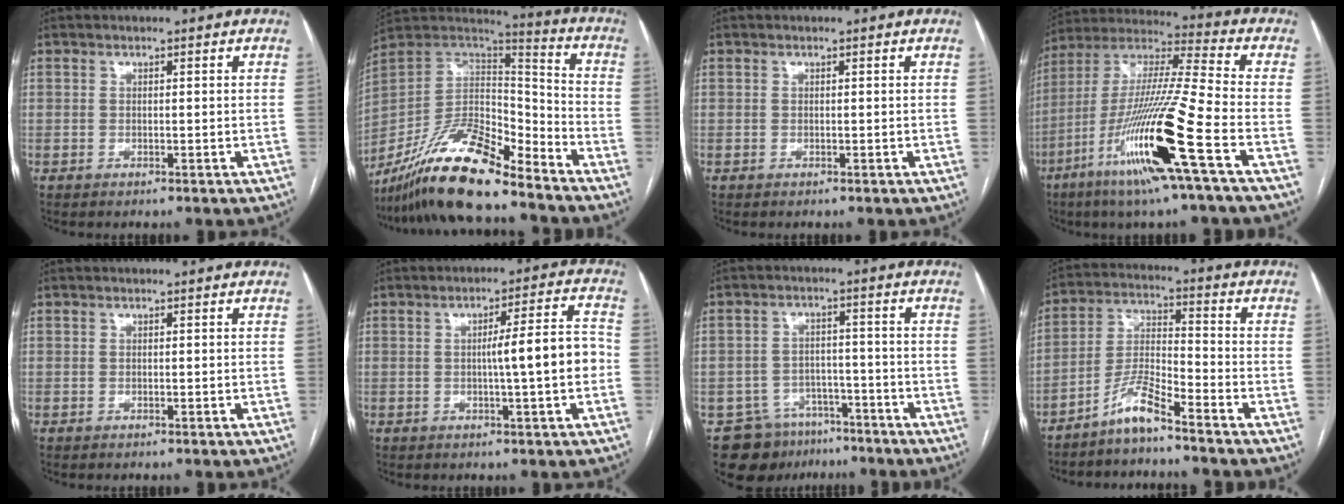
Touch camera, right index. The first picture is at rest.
{"total": 18.7, "force": [-14.7, 3.8, 10.8], "torque": [-0.211, 0.003, -0.274]}
{"total": 0.0}
{"total": 20.0, "force": [-8.5, -0.8, 18.1], "torque": [-0.380, -0.035, -0.169]}
{"total": 0.0}
{"total": 7.9, "force": [-0.9, 0.0, 7.8], "torque": [-0.110, 0.014, -0.014]}
{"total": 9.5, "force": [-6.8, 6.4, 1.5], "torque": [-0.022, 0.024, -0.097]}
{"total": 6.7, "force": [-5.4, 0.3, 4.0], "torque": [-0.090, -0.008, -0.110]}